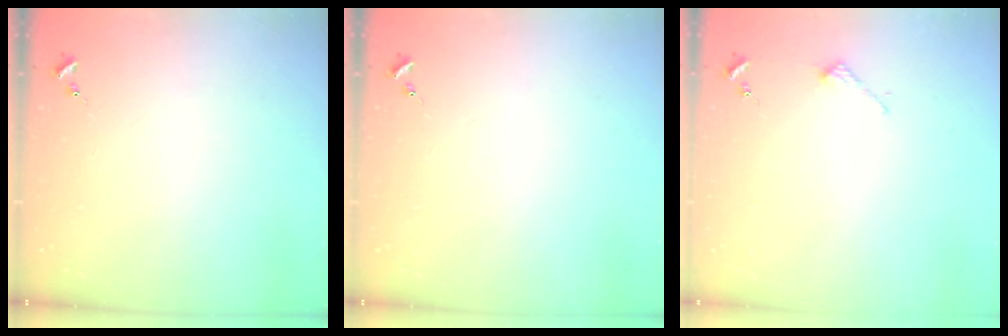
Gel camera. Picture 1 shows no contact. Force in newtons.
{"total": 0.0}
{"total": 2.2, "press": 2.2, "slide": 0.2}